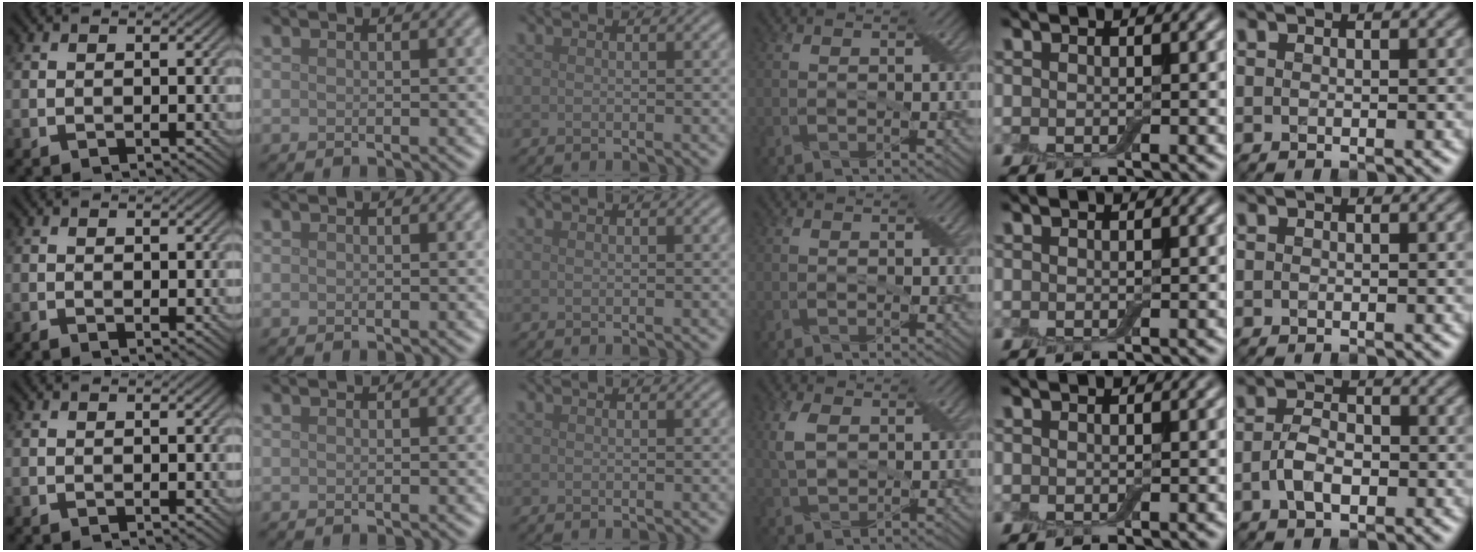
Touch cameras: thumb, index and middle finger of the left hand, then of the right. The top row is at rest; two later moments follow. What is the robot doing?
{"motion": "peel", "object": "adhesive wrap"}